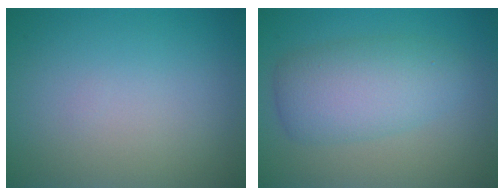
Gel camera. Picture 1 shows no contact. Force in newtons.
{"total": 5.0, "press": 5.0, "slide": 0.2}